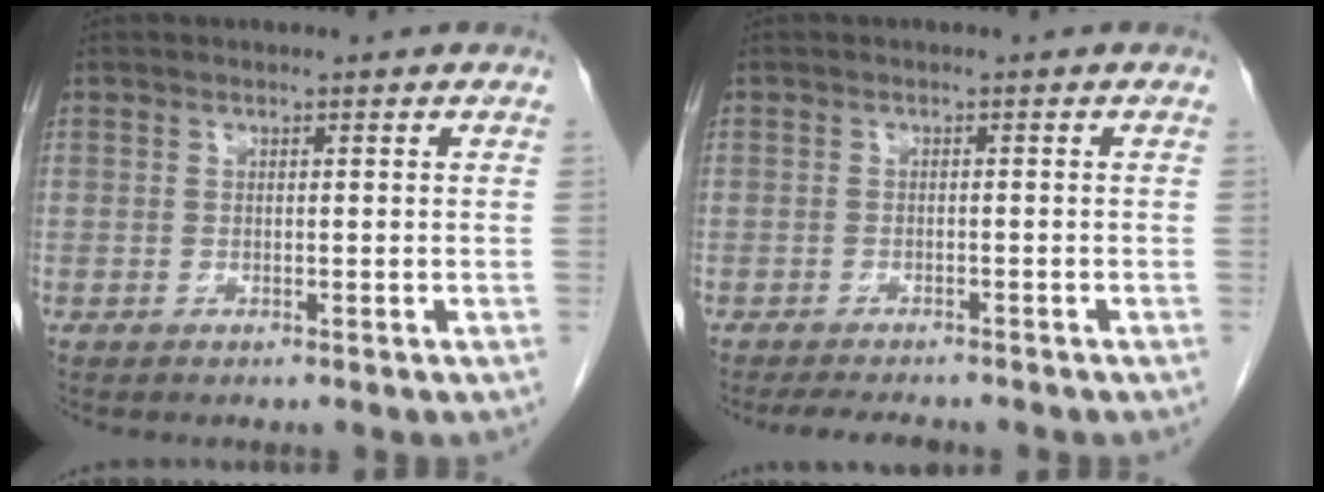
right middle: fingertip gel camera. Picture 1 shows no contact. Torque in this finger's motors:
{"motor_torque": [0.03, -0.02, -0.01, 0.00]}